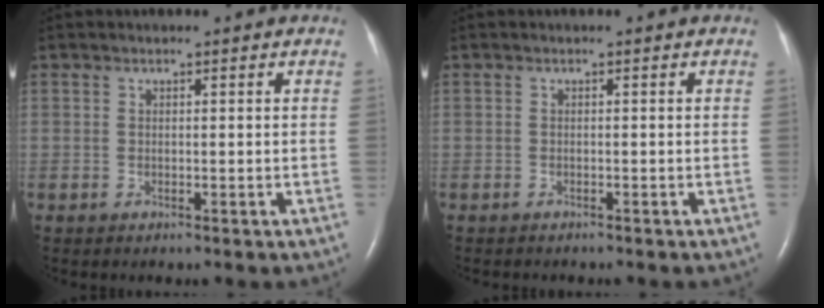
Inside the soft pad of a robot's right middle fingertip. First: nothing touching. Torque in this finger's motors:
{"motor_torque": [-0.08, -0.01, -0.01, 0.02]}